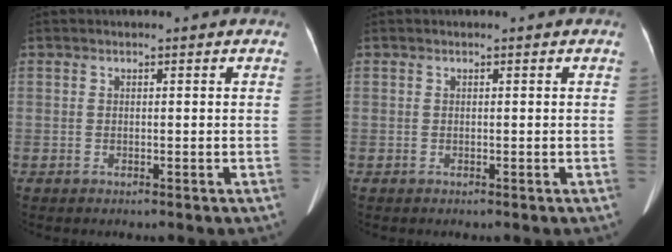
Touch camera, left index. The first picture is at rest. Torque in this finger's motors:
{"motor_torque": [0.23, -0.12, 0.04, 0.01]}